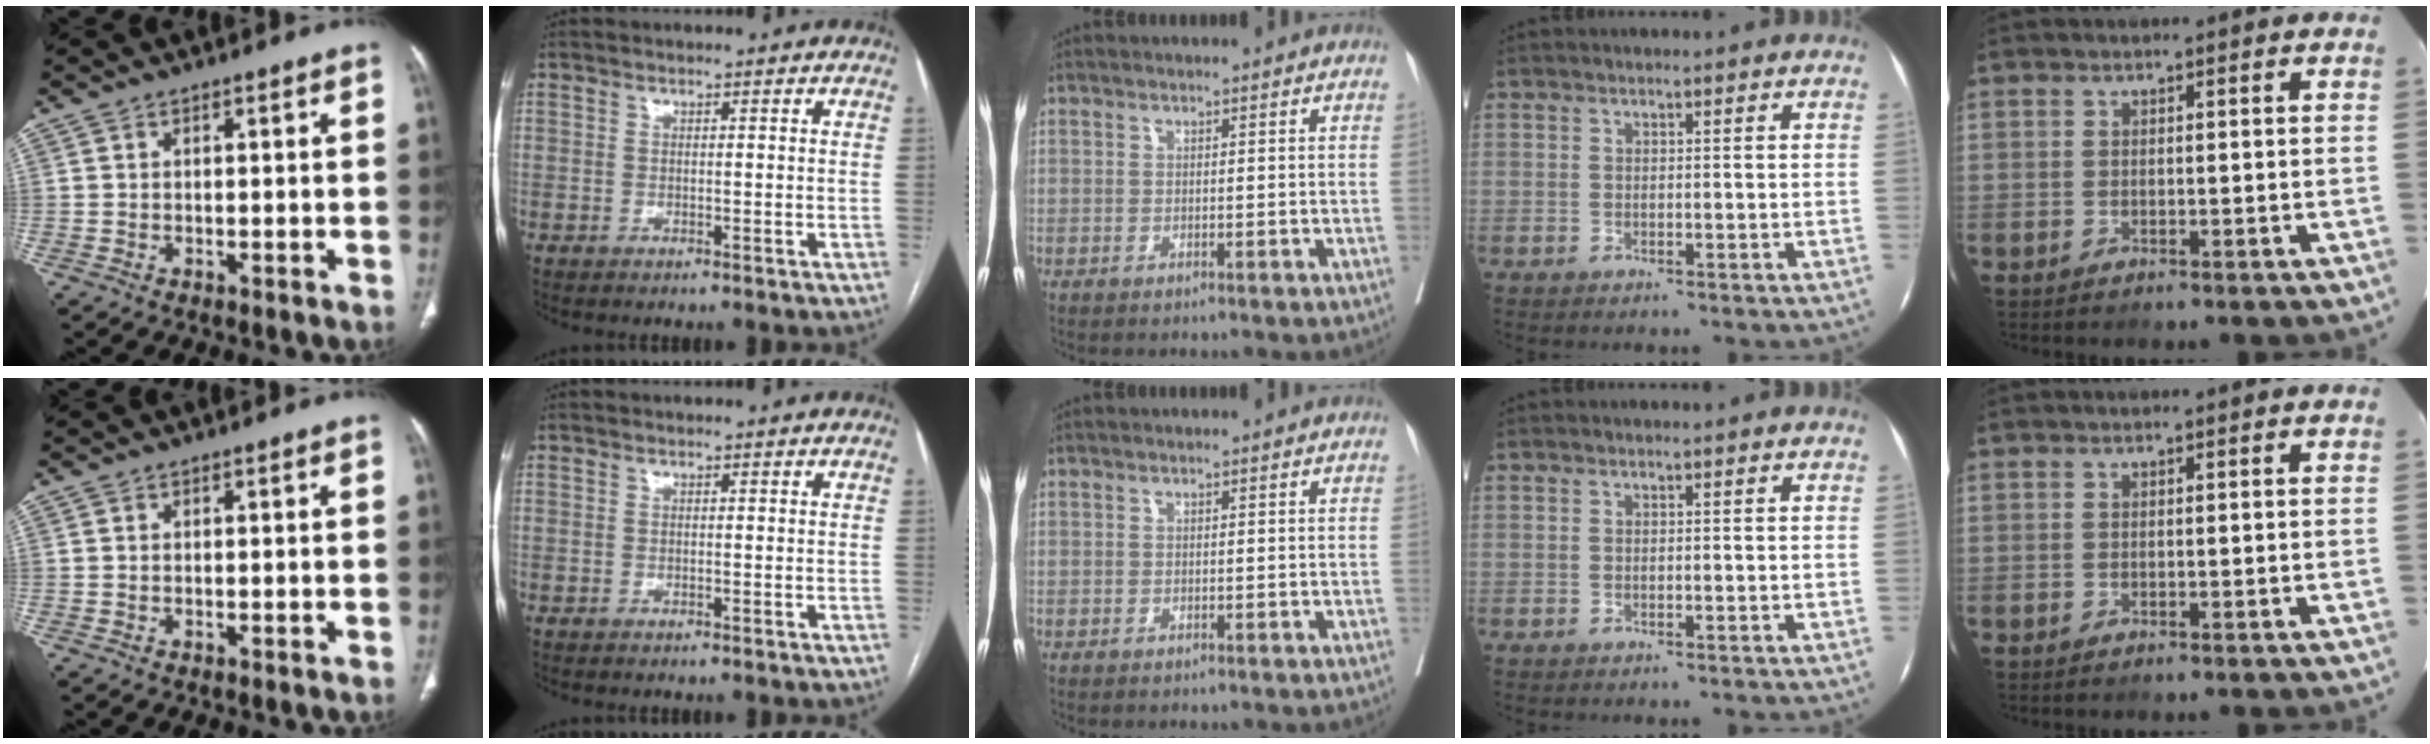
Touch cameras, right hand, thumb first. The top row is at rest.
{}